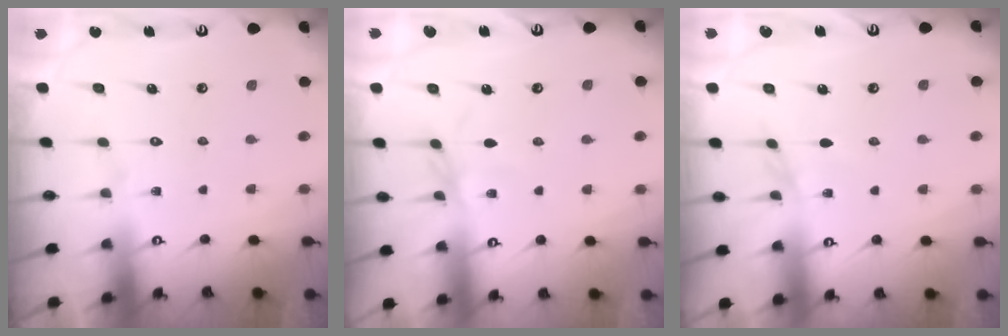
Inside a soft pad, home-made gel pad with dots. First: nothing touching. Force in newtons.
{"total": 2.2, "press": 2.1, "slide": 0.5}
{"total": 3.6, "press": 3.6, "slide": 0.4}